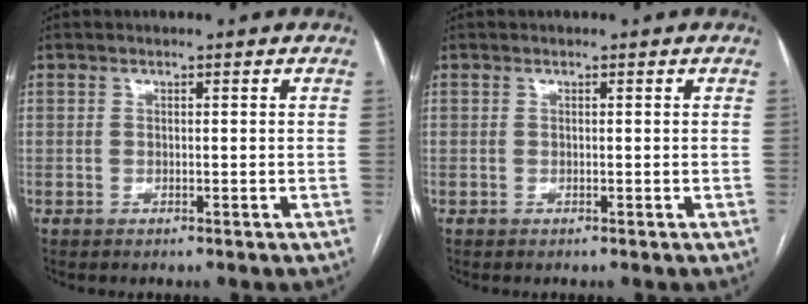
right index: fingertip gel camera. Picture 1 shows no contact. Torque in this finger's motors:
{"motor_torque": [0.00, 0.00, 0.01, 0.00]}